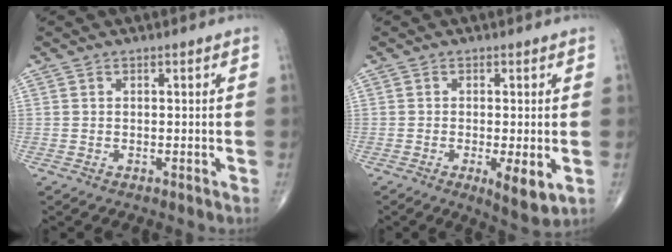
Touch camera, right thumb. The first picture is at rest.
{"total": 6.2, "force": [-1.6, 1.7, 5.7], "torque": [-0.092, -0.019, -0.022]}